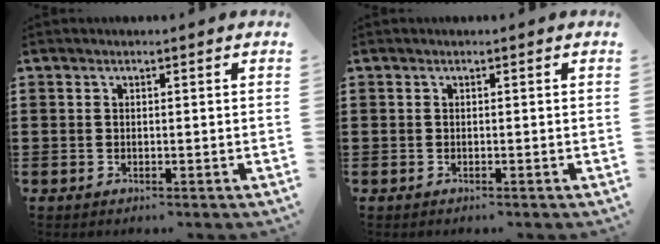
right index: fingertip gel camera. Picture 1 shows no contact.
{"total": 0.0}